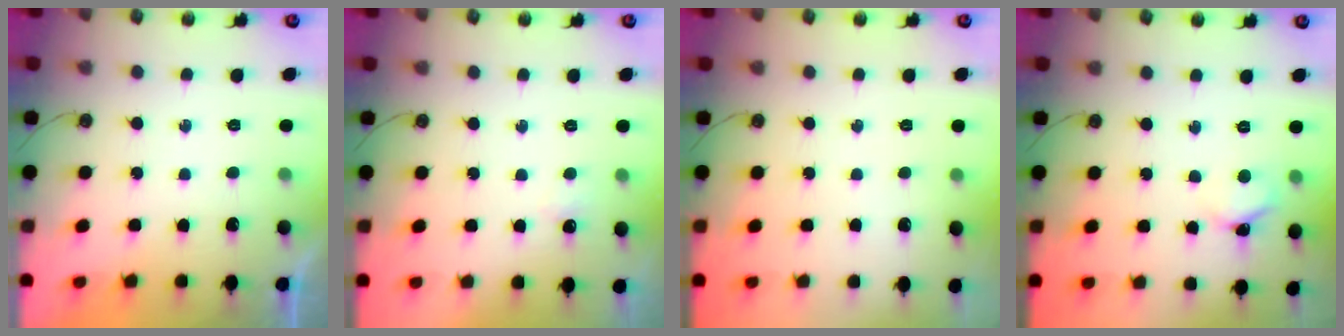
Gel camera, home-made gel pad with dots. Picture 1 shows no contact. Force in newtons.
{"total": 2.8, "press": 2.7, "slide": 0.6}
{"total": 0.0}
{"total": 4.0, "press": 4.0, "slide": 0.4}